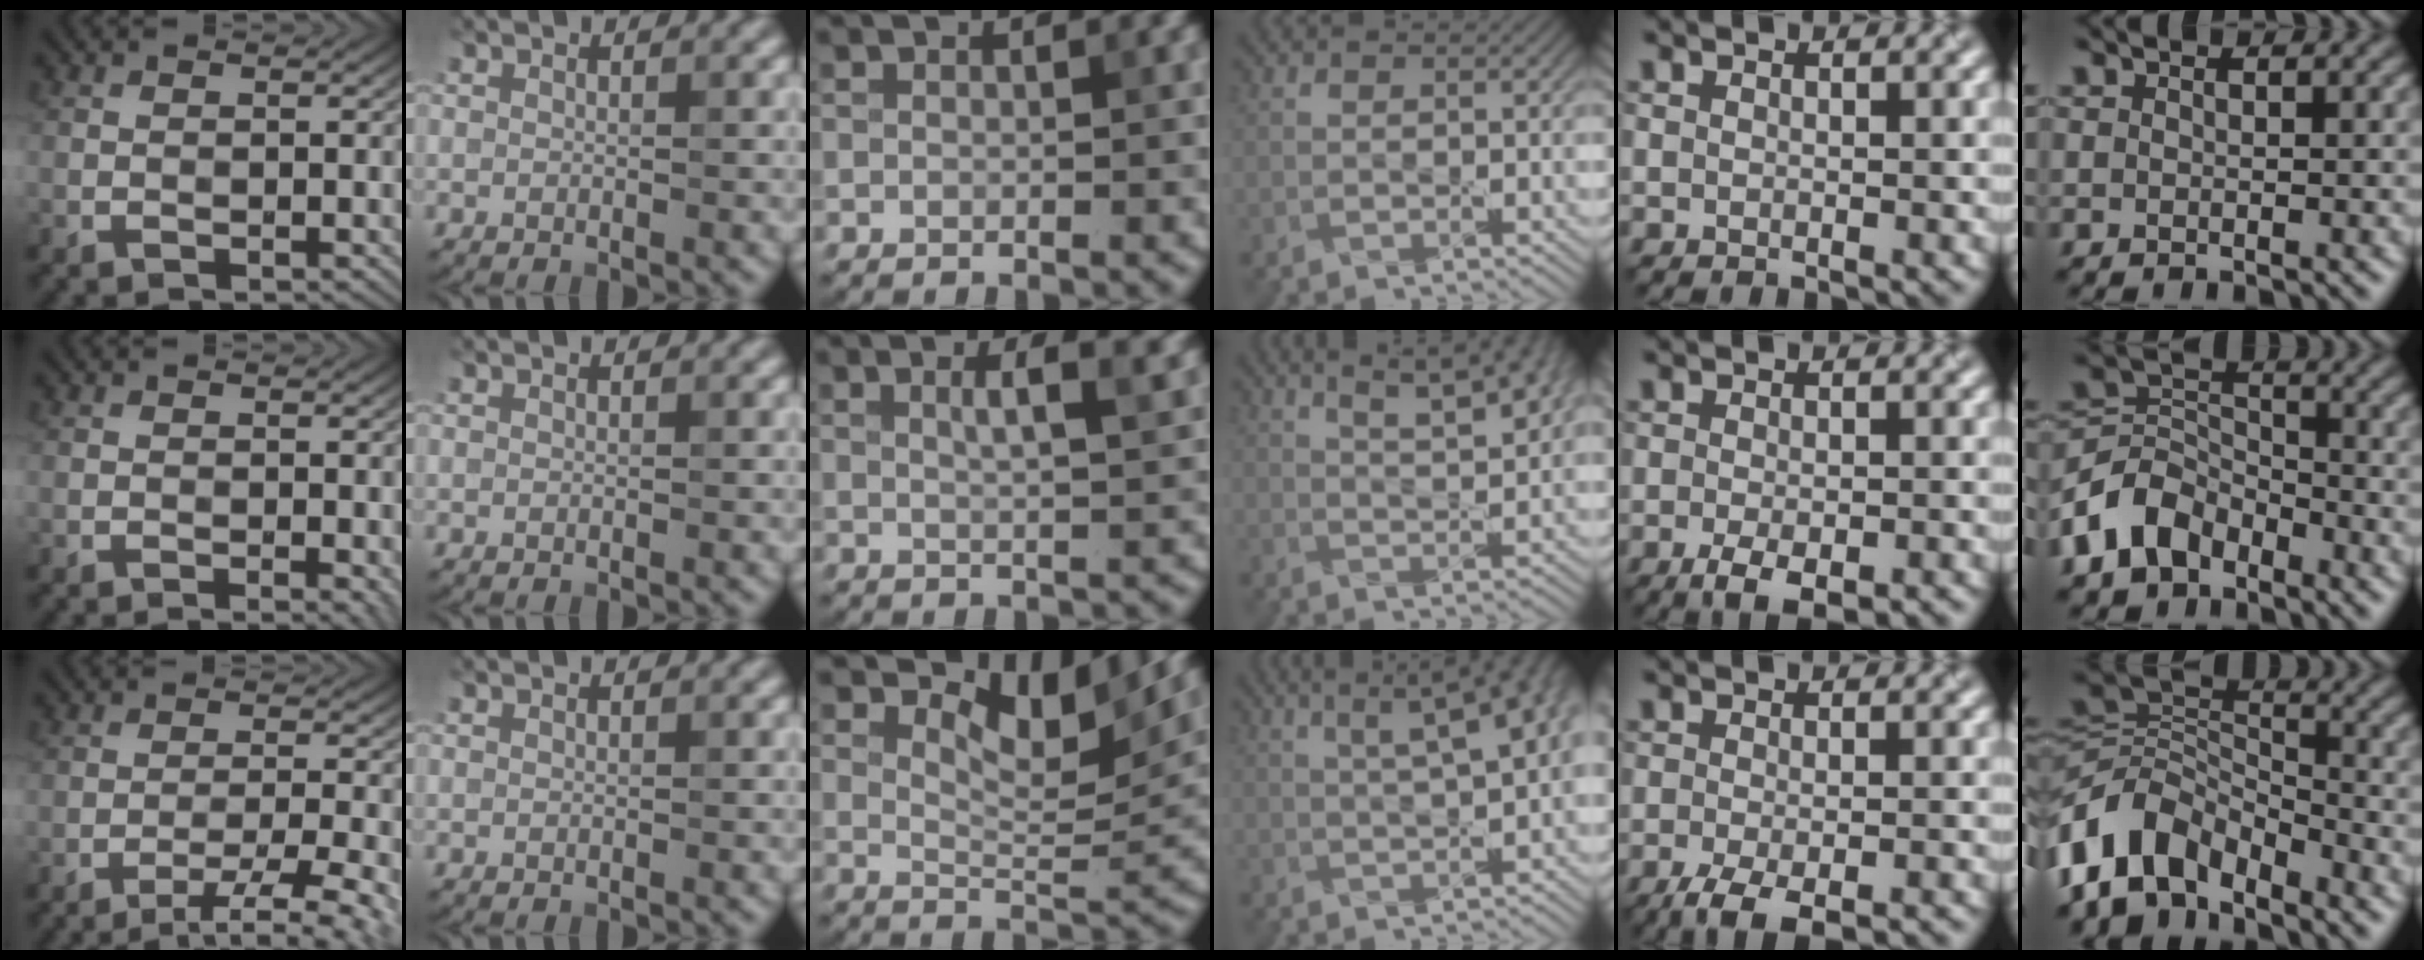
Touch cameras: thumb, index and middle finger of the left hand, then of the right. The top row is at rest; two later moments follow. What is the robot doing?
{"motion": "pour", "object": "sugar"}